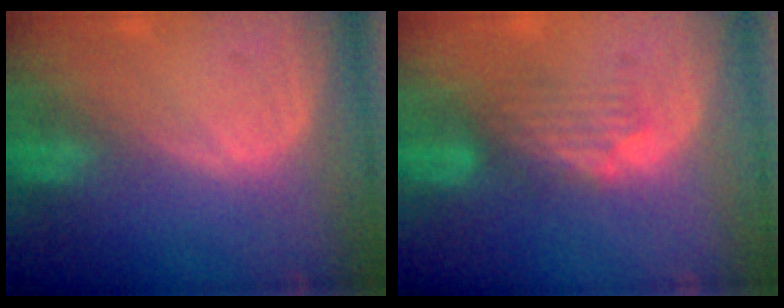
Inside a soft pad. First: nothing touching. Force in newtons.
{"total": 4.2, "press": 3.7, "slide": 2.0}